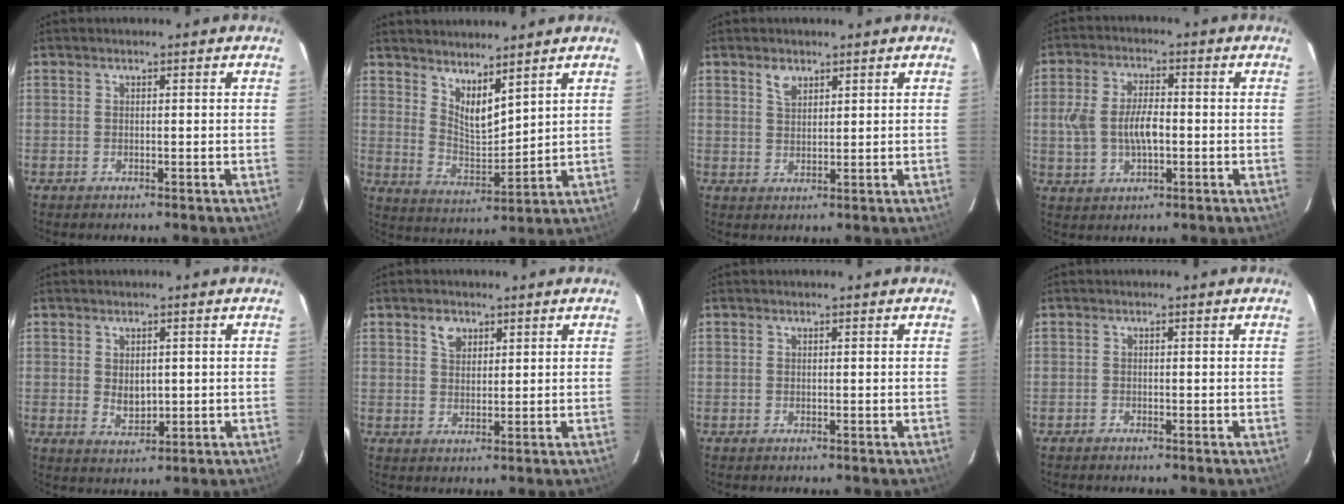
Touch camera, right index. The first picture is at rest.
{"total": 7.6, "force": [5.8, 2.2, 4.4], "torque": [-0.072, -0.013, 0.109]}
{"total": 2.8, "force": [1.9, 1.5, 1.3], "torque": [-0.023, 0.004, 0.036]}
{"total": 8.7, "force": [-0.8, 4.9, 7.2], "torque": [-0.152, 0.010, -0.011]}
{"total": 3.8, "force": [0.3, 2.7, 2.6], "torque": [-0.041, -0.005, 0.012]}
{"total": 3.2, "force": [1.8, 2.2, 1.4], "torque": [-0.018, 0.010, 0.034]}
{"total": 0.0}
{"total": 0.6, "force": [-0.5, 0.2, -0.1], "torque": [-0.001, 0.002, -0.011]}